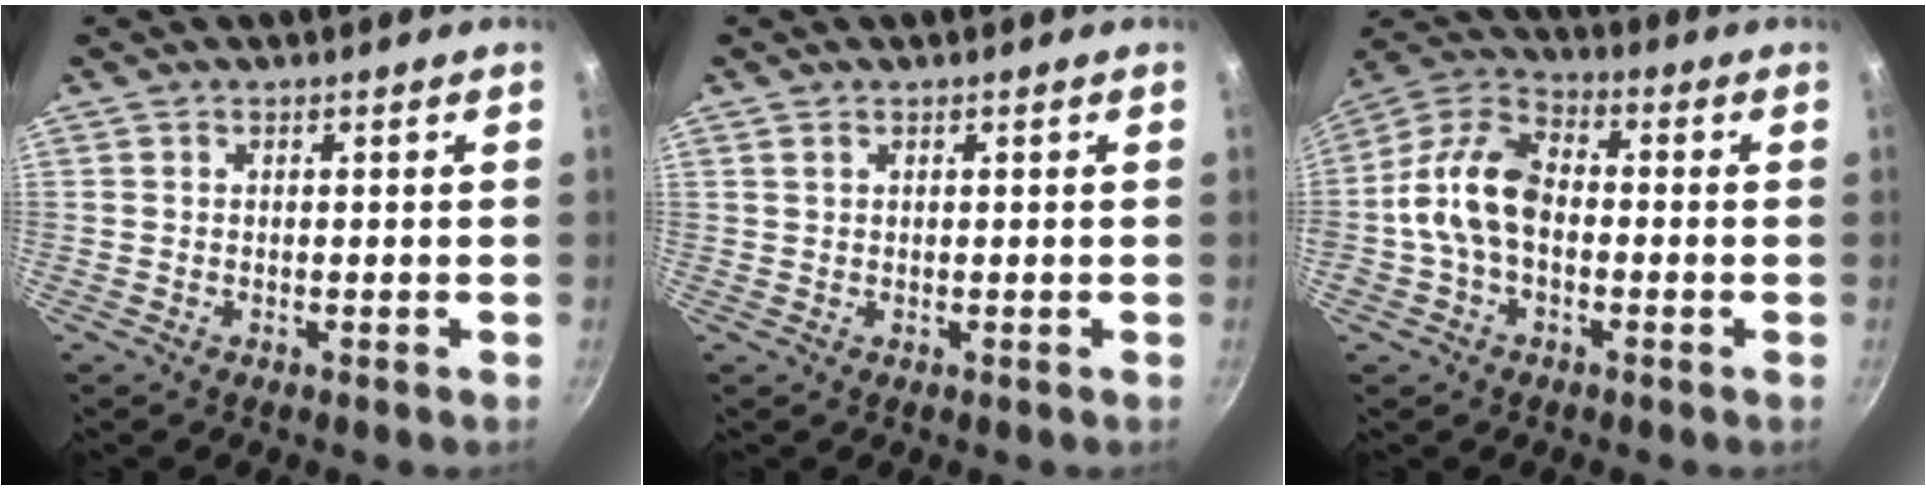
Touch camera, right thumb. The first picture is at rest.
{"total": 0.6, "force": [0.4, 0.3, 0.3], "torque": [-0.006, 0.000, 0.009]}
{"total": 12.1, "force": [-1.4, 7.8, 9.2], "torque": [-0.161, 0.042, -0.046]}